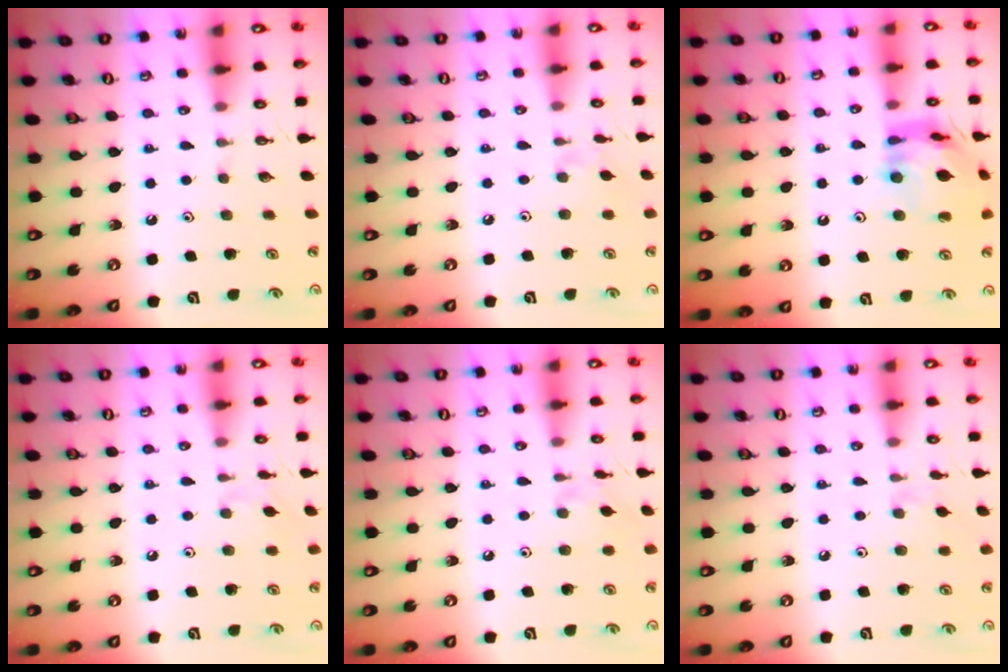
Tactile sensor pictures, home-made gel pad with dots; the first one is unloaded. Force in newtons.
{"total": 2.8, "press": 2.7, "slide": 0.5}
{"total": 15.1, "press": 15.0, "slide": 1.5}
{"total": 5.3, "press": 5.2, "slide": 0.9}
{"total": 2.6, "press": 2.6, "slide": 0.5}
{"total": 1.5, "press": 1.4, "slide": 0.4}